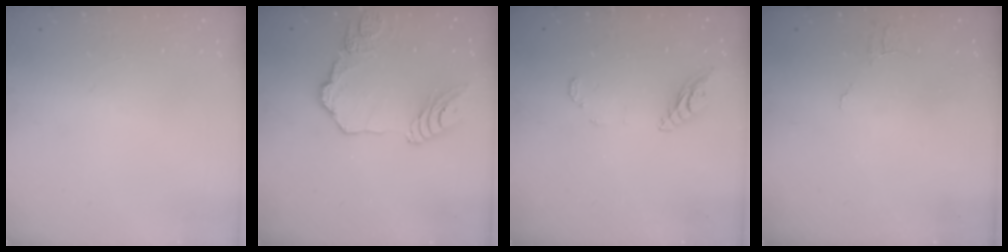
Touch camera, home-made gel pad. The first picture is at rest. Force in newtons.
{"total": 16.2, "press": 16.1, "slide": 1.6}
{"total": 7.9, "press": 7.8, "slide": 0.5}
{"total": 4.9, "press": 4.8, "slide": 0.3}